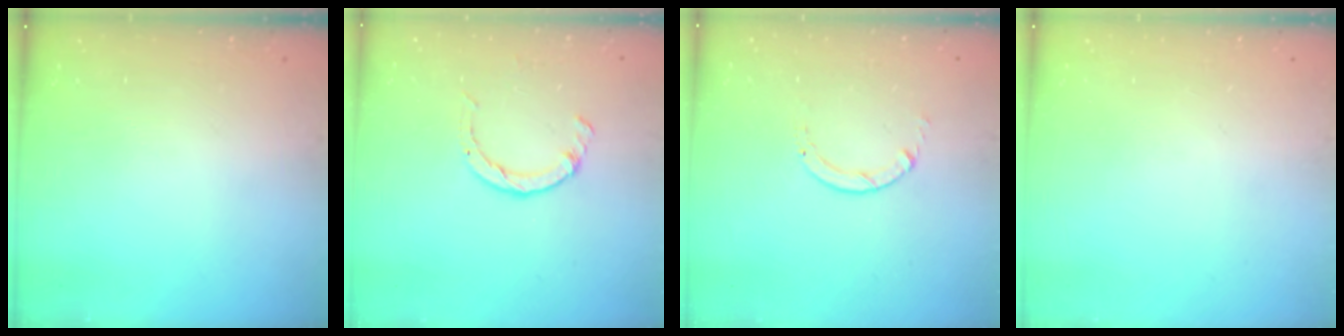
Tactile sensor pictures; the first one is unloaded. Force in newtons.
{"total": 2.6, "press": 2.6, "slide": 0.4}
{"total": 0.6, "press": 0.5, "slide": 0.1}
{"total": 0.0}